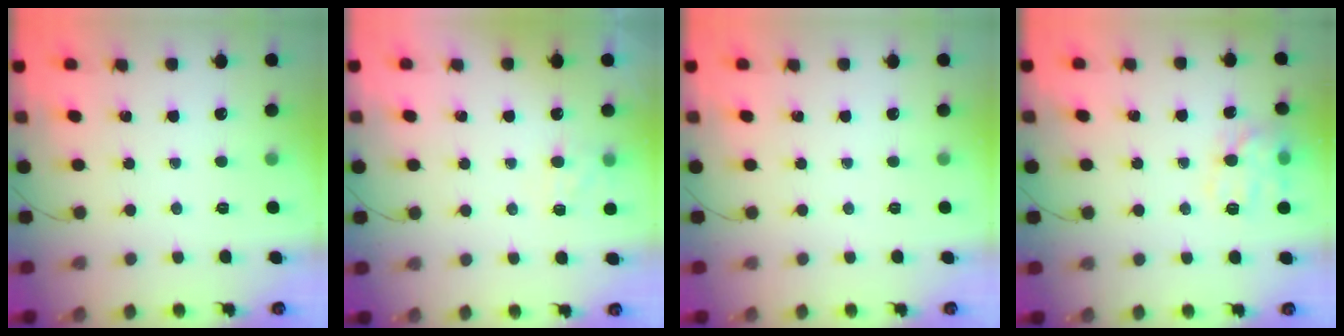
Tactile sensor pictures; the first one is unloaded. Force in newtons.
{"total": 5.6, "press": 5.3, "slide": 1.6}
{"total": 0.0}
{"total": 12.3, "press": 12.3, "slide": 0.2}